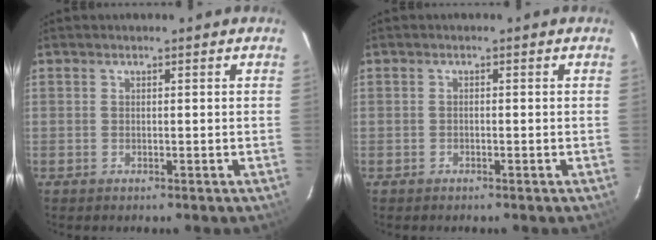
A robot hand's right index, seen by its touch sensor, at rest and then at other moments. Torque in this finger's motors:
{"motor_torque": [-0.15, 0.40, 0.00, -0.01]}